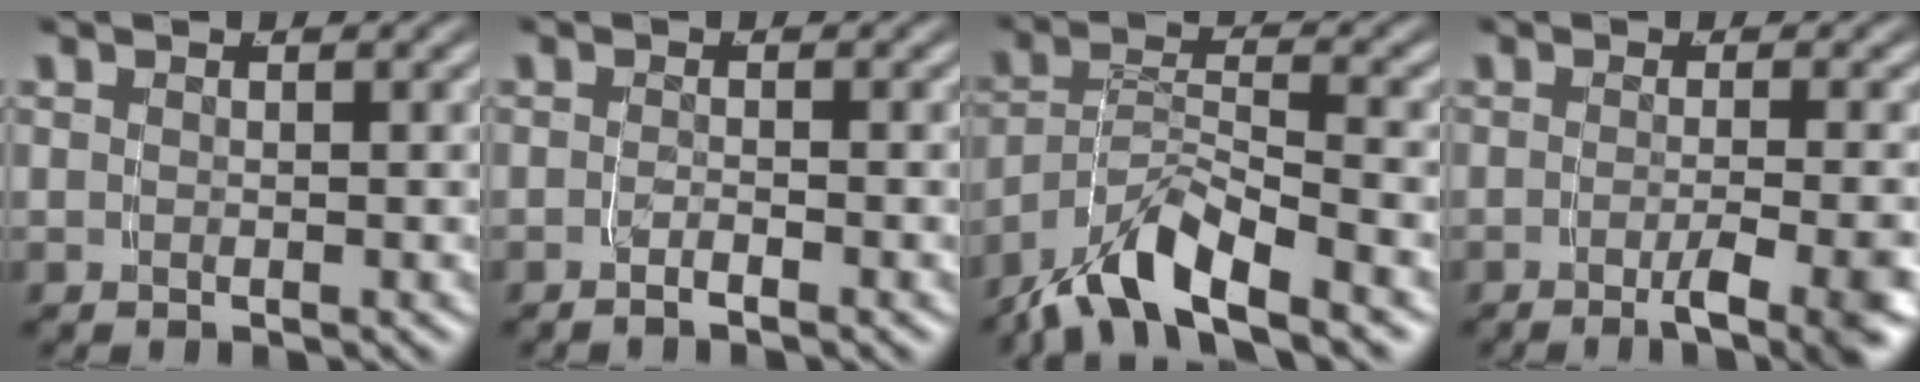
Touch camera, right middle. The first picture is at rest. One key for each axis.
{"total": 1.3, "fx": -1.1, "fy": -0.5, "fz": 0.5, "tx": -0.016, "ty": -0.006, "tz": -0.018}
{"total": 6.7, "fx": -4.8, "fy": 2.4, "fz": 3.9, "tx": -0.073, "ty": -0.016, "tz": -0.075}
{"total": 4.8, "fx": -3.1, "fy": 0.0, "fz": 3.7, "tx": -0.041, "ty": -0.009, "tz": -0.049}